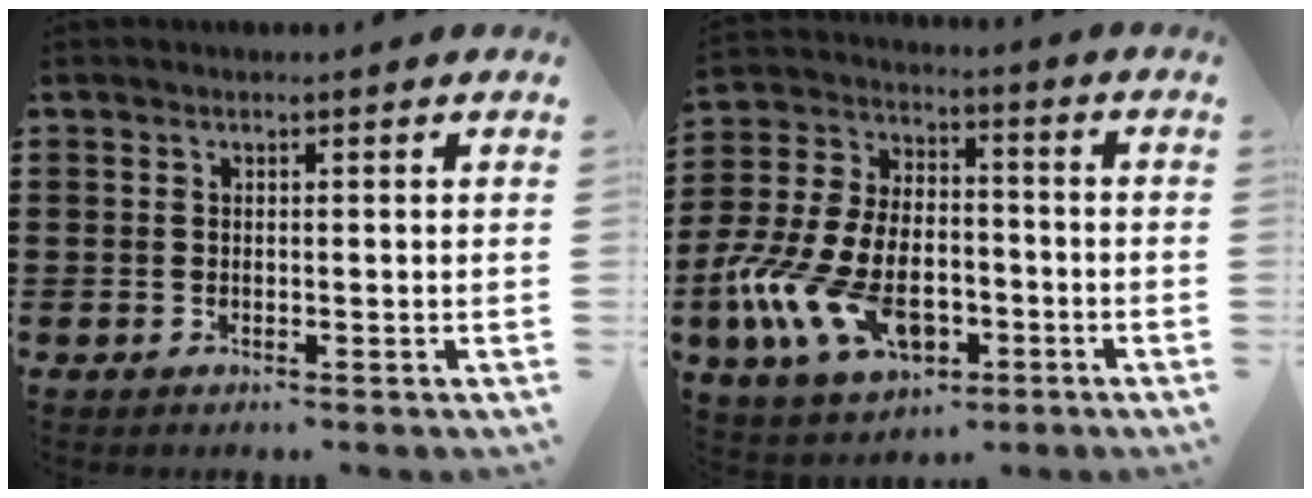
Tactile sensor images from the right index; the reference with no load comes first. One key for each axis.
{"total": 13.7, "fx": -5.0, "fy": 8.4, "fz": 9.6, "tx": -0.226, "ty": 0.014, "tz": -0.093}